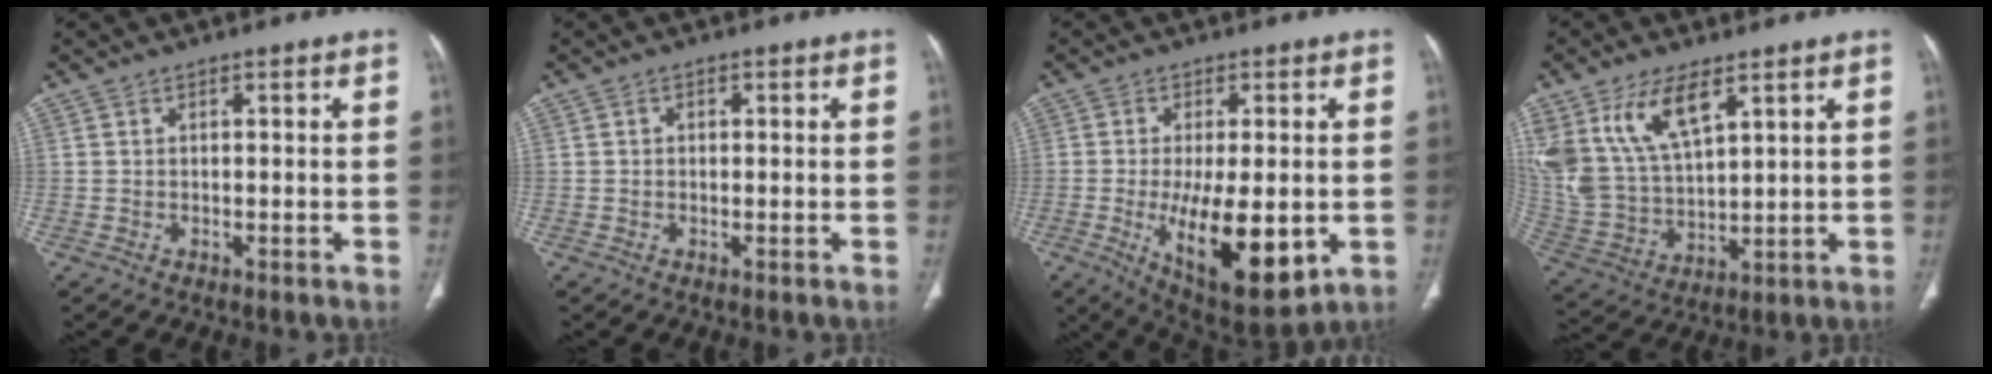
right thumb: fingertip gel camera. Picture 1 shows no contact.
{"total": 0.8, "force": [0.2, 0.6, 0.4], "torque": [-0.004, 0.001, 0.001]}
{"total": 16.3, "force": [-3.3, 6.5, 14.6], "torque": [-0.228, -0.024, -0.032]}
{"total": 16.1, "force": [8.4, 7.8, 11.2], "torque": [-0.219, -0.027, 0.181]}